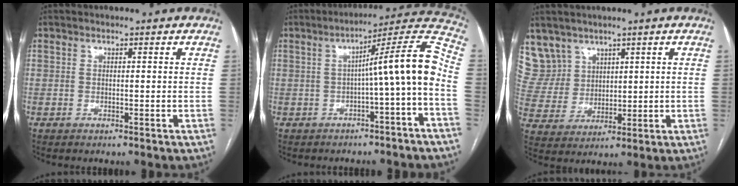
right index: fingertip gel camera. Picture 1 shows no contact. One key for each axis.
{"total": 11.8, "fx": -2.0, "fy": -0.4, "fz": 11.6, "tx": -0.152, "ty": 0.037, "tz": -0.034}
{"total": 8.3, "fx": 5.6, "fy": 6.1, "fz": 0.2, "tx": -0.016, "ty": 0.023, "tz": 0.133}